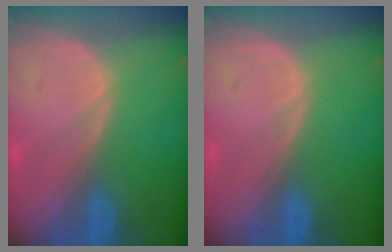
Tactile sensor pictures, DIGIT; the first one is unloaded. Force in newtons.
{"total": 0.0}